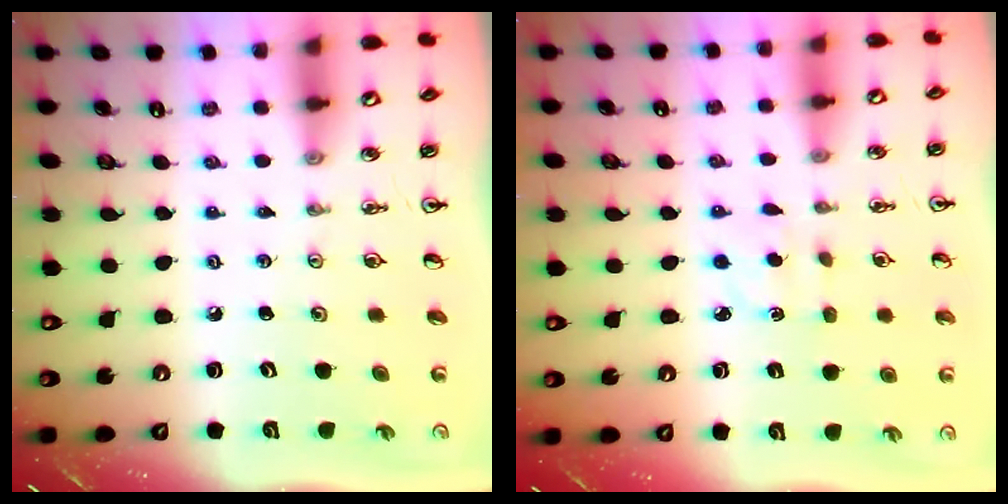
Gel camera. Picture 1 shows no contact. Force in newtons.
{"total": 2.2, "press": 2.1, "slide": 0.6}